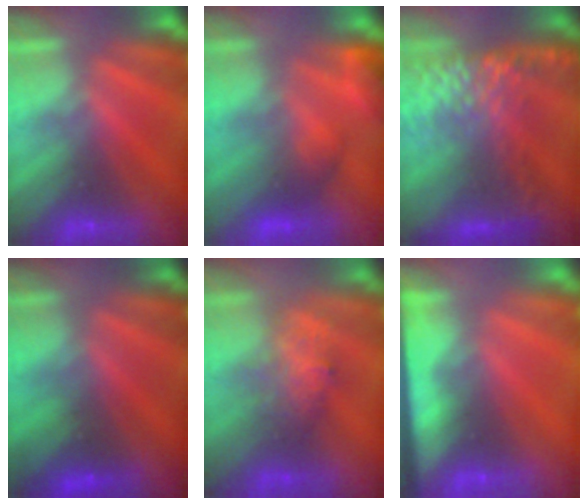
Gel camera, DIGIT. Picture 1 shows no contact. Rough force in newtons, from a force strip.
{"total": 4.7}
{"total": 6.8}
{"total": 1.6}
{"total": 2.8}
{"total": 8.2}